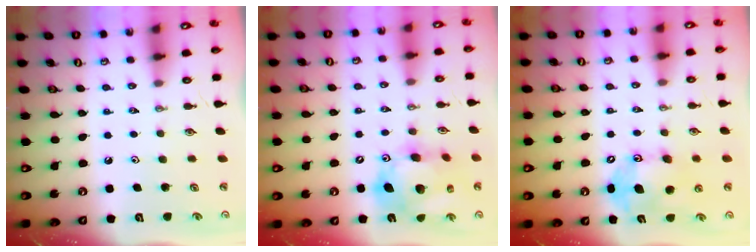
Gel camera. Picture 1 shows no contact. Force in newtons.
{"total": 17.5, "press": 17.3, "slide": 2.8}
{"total": 11.8, "press": 11.3, "slide": 3.3}